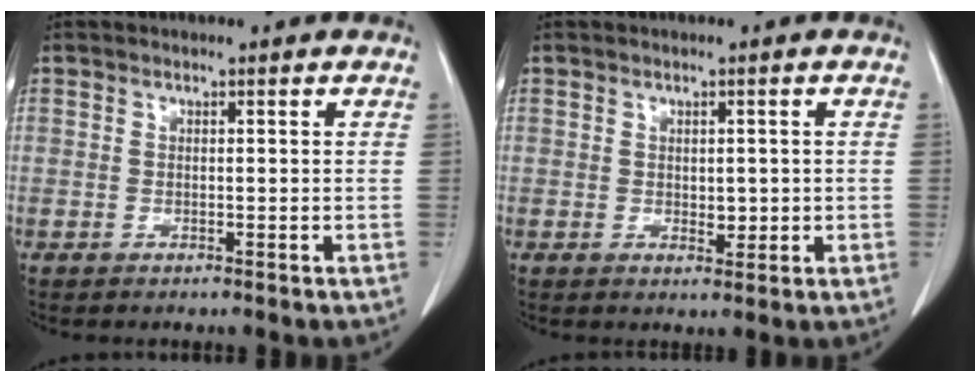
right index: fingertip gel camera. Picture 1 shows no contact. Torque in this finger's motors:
{"motor_torque": [-0.01, 0.06, 0.03, 0.01]}